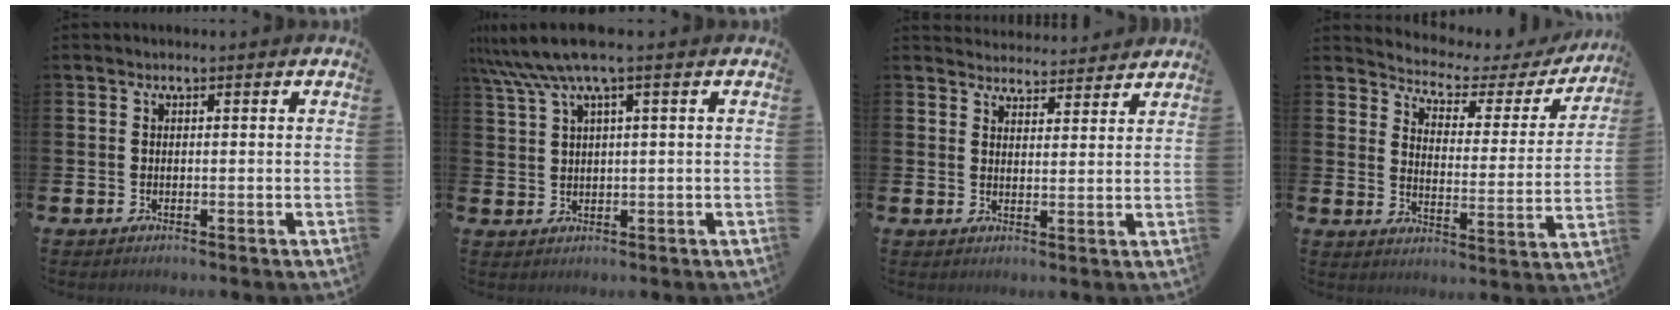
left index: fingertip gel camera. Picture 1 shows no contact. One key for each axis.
{"total": 6.1, "fx": 3.8, "fy": 0.5, "fz": 4.7, "tx": -0.102, "ty": -0.002, "tz": 0.068}
{"total": 3.8, "fx": 3.7, "fy": 0.7, "fz": -0.3, "tx": -0.002, "ty": -0.023, "tz": 0.068}
{"total": 3.5, "fx": 3.1, "fy": 1.4, "fz": 0.8, "tx": -0.042, "ty": -0.029, "tz": 0.042}